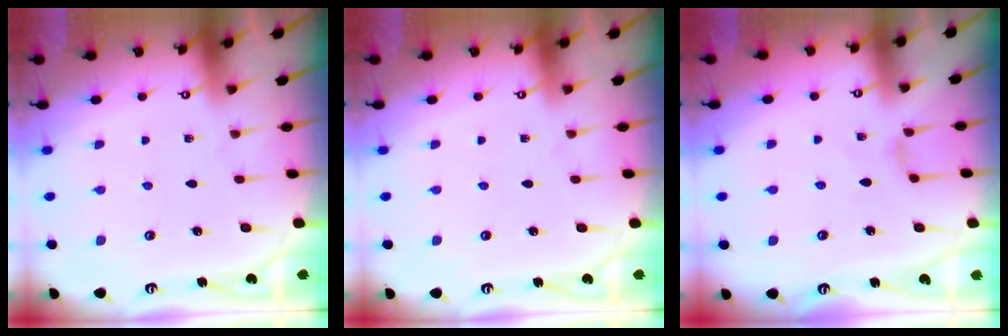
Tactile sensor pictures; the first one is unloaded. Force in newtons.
{"total": 0.0}
{"total": 1.7, "press": 1.6, "slide": 0.4}